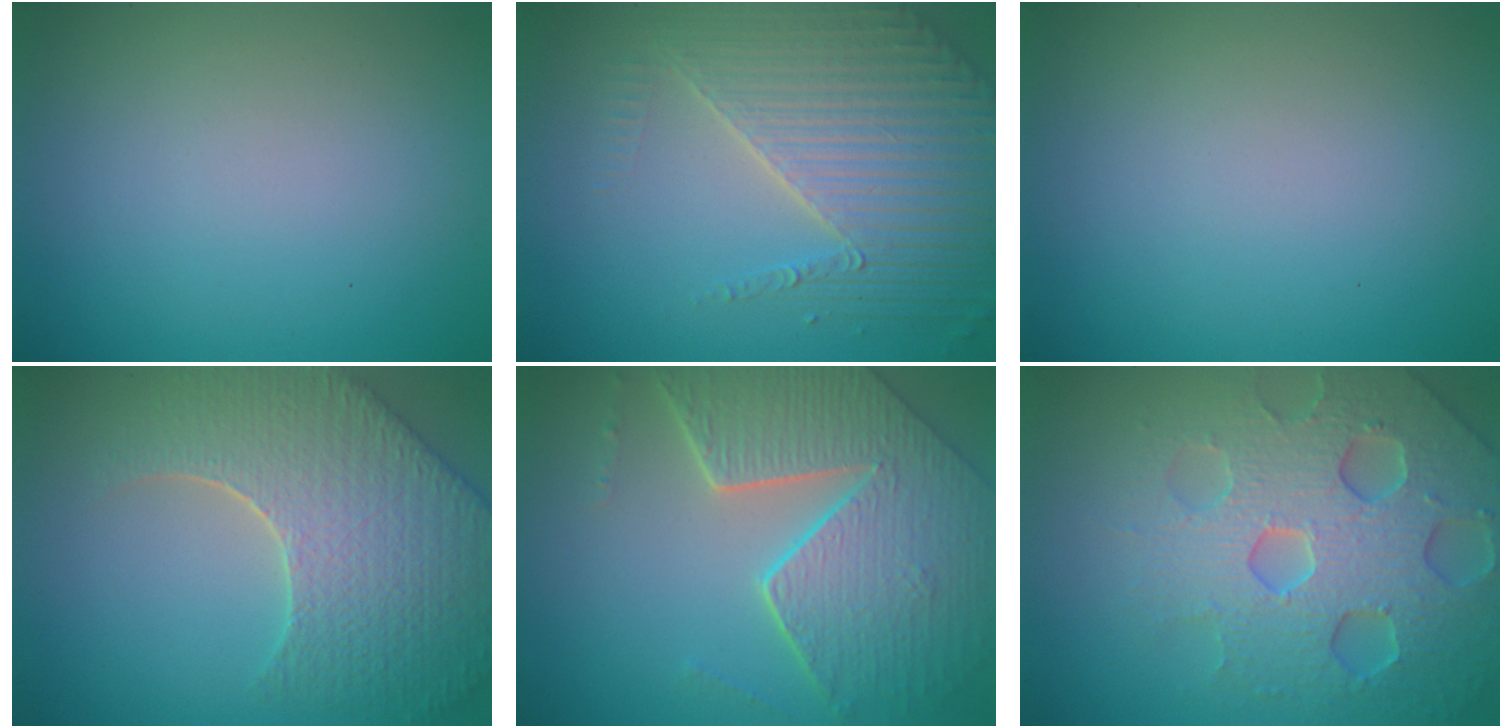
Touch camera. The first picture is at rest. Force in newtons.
{"total": 5.2, "press": 4.5, "slide": 2.7}
{"total": 0.0}
{"total": 9.0, "press": 6.4, "slide": 6.4}
{"total": 8.2, "press": 5.8, "slide": 5.8}
{"total": 7.3, "press": 7.1, "slide": 1.5}